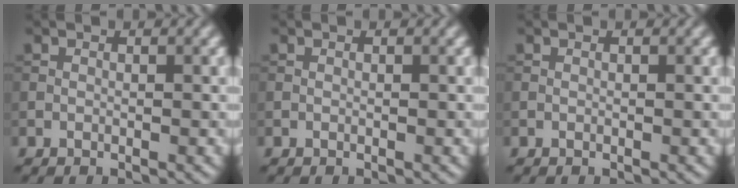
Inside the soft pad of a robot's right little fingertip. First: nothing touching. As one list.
[{"total": 0.0}, {"total": 0.0}]